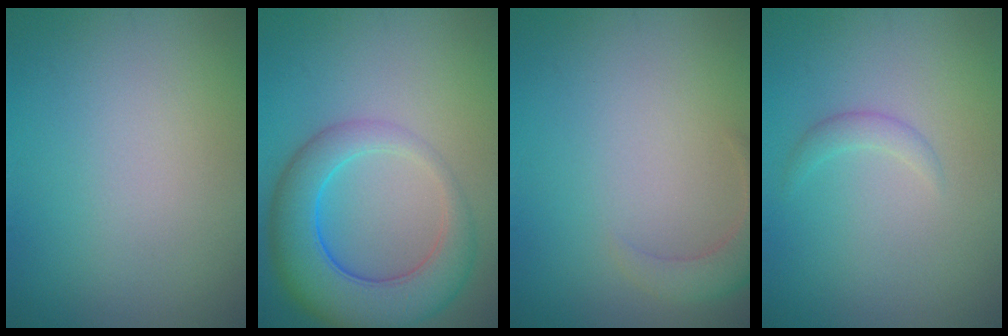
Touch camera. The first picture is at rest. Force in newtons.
{"total": 7.6, "press": 7.6, "slide": 0.4}
{"total": 2.5, "press": 2.5, "slide": 0.3}
{"total": 1.2, "press": 1.1, "slide": 0.2}